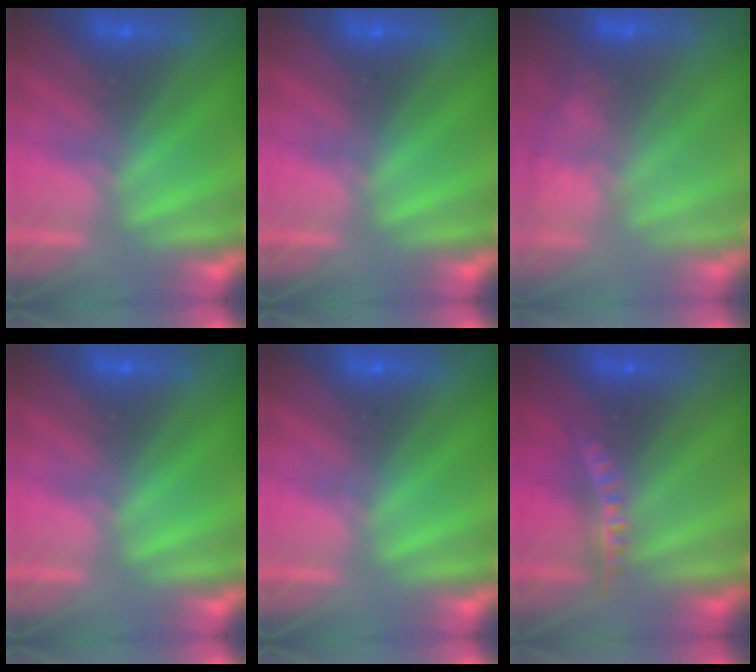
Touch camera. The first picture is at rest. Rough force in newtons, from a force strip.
{"total": 0.0}
{"total": 6.3}
{"total": 0.0}
{"total": 0.0}
{"total": 7.9}